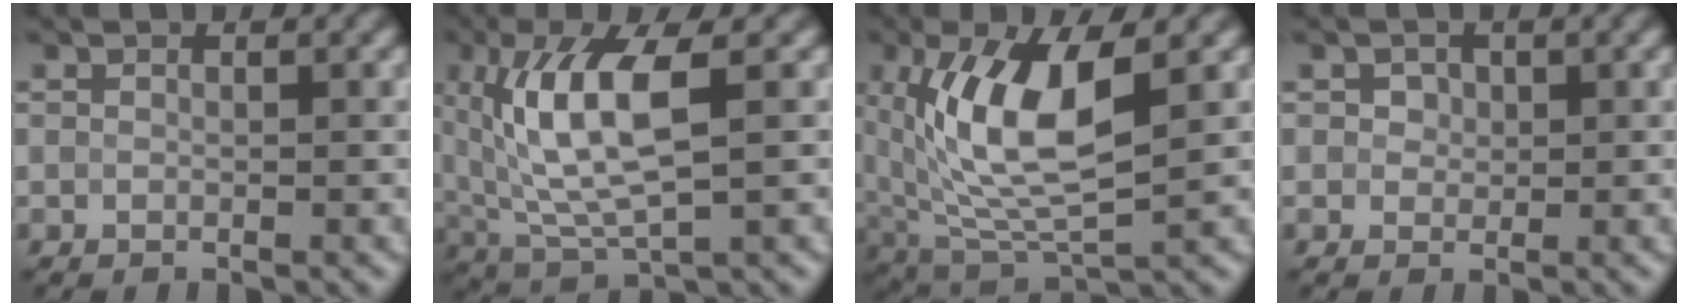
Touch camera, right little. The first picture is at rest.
{"total": 8.4, "force": [1.8, 2.9, 7.7], "torque": [-0.162, -0.001, 0.035]}
{"total": 9.6, "force": [1.8, 3.7, 8.6], "torque": [-0.171, 0.001, 0.034]}
{"total": 1.4, "force": [0.6, 1.1, 0.6], "torque": [-0.005, 0.010, 0.002]}